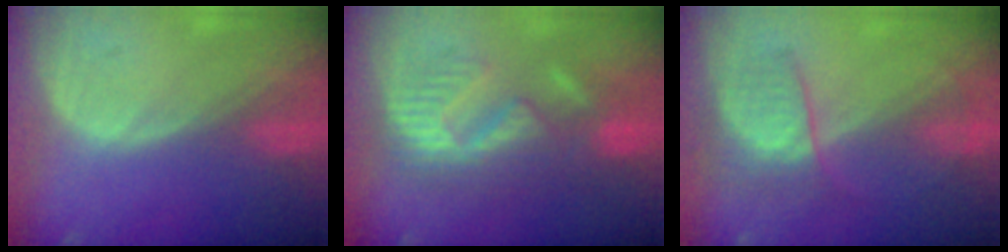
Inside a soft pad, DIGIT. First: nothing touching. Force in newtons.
{"total": 8.7, "press": 8.6, "slide": 1.5}
{"total": 6.8, "press": 6.0, "slide": 3.3}